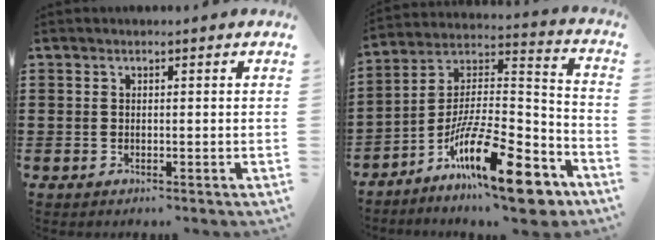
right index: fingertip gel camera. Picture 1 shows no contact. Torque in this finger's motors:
{"motor_torque": [0.27, 0.31, 0.82, 0.12]}